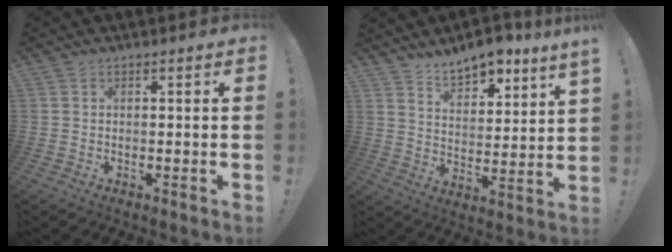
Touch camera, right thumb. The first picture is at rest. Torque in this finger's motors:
{"motor_torque": [-0.50, 1.17, 0.16, 0.34, 0.07]}